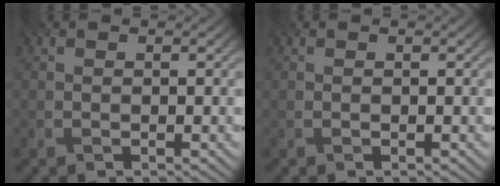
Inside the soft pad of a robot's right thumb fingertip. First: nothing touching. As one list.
[{"total": 0.0}]